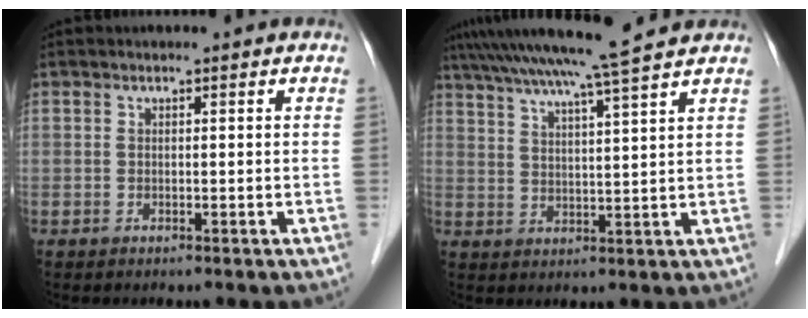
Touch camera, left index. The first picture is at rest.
{"total": 13.1, "force": [11.1, -1.6, 6.7], "torque": [-0.119, 0.012, 0.163]}